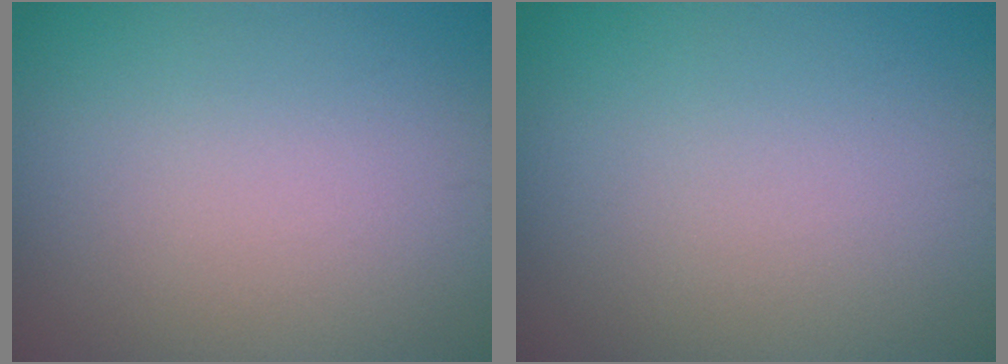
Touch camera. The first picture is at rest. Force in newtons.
{"total": 0.0}